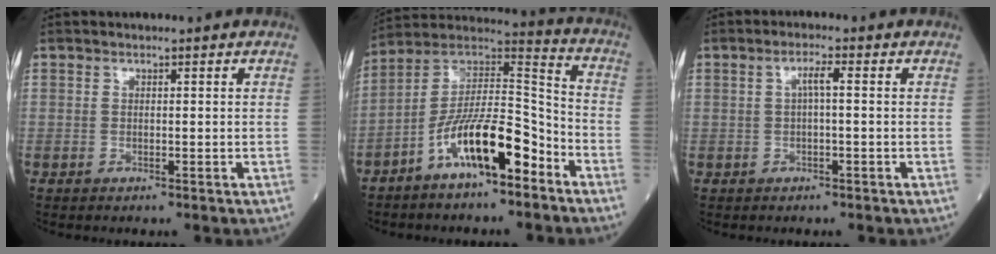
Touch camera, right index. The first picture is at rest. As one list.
[{"total": 13.9, "force": [-7.6, 3.4, 11.1], "torque": [-0.203, 0.021, -0.135]}, {"total": 2.1, "force": [0.2, 0.2, 2.1], "torque": [-0.034, 0.005, 0.003]}]